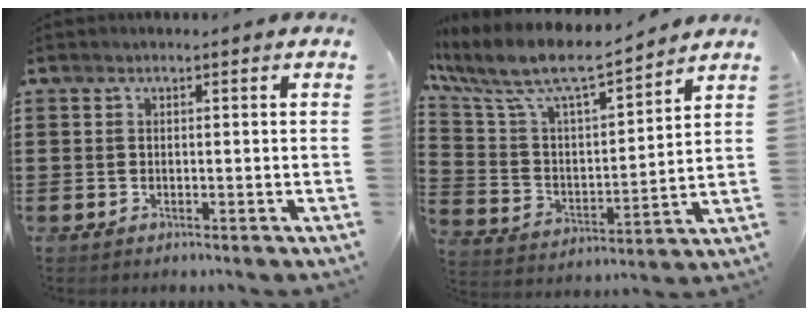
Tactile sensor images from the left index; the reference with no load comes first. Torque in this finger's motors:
{"motor_torque": [1.34, -0.80, 0.97, 0.21]}